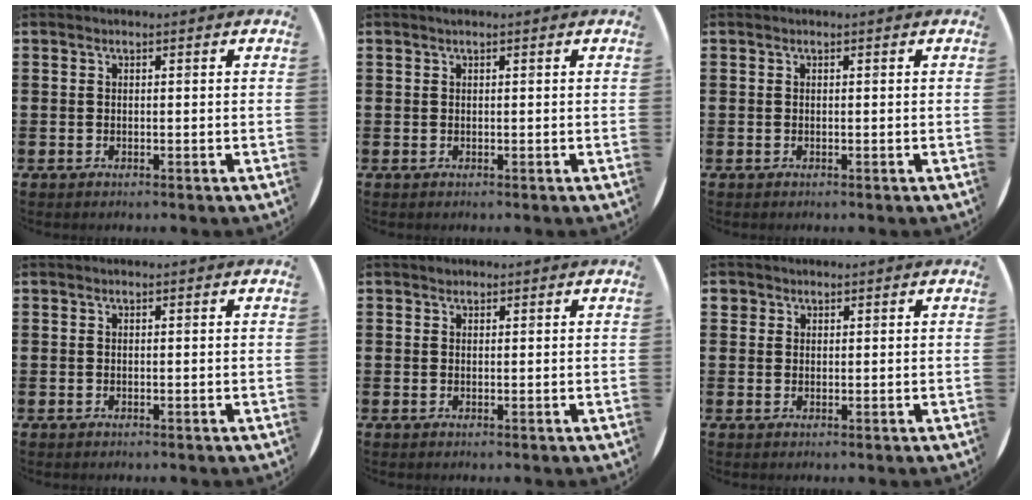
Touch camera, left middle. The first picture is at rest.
{"total": 0.0}
{"total": 0.0}
{"total": 0.0}
{"total": 0.5, "force": [0.4, 0.3, 0.0], "torque": [0.009, 0.000, 0.006]}
{"total": 1.2, "force": [1.0, 0.8, 0.0], "torque": [0.007, 0.000, 0.018]}